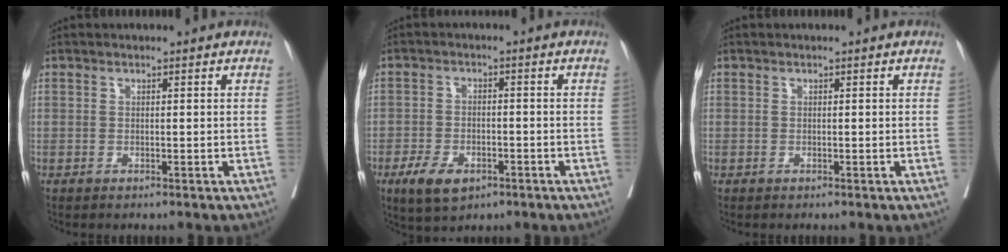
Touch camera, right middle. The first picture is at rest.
{"total": 6.4, "force": [-3.6, 3.4, 4.1], "torque": [-0.078, -0.004, -0.058]}
{"total": 0.0}